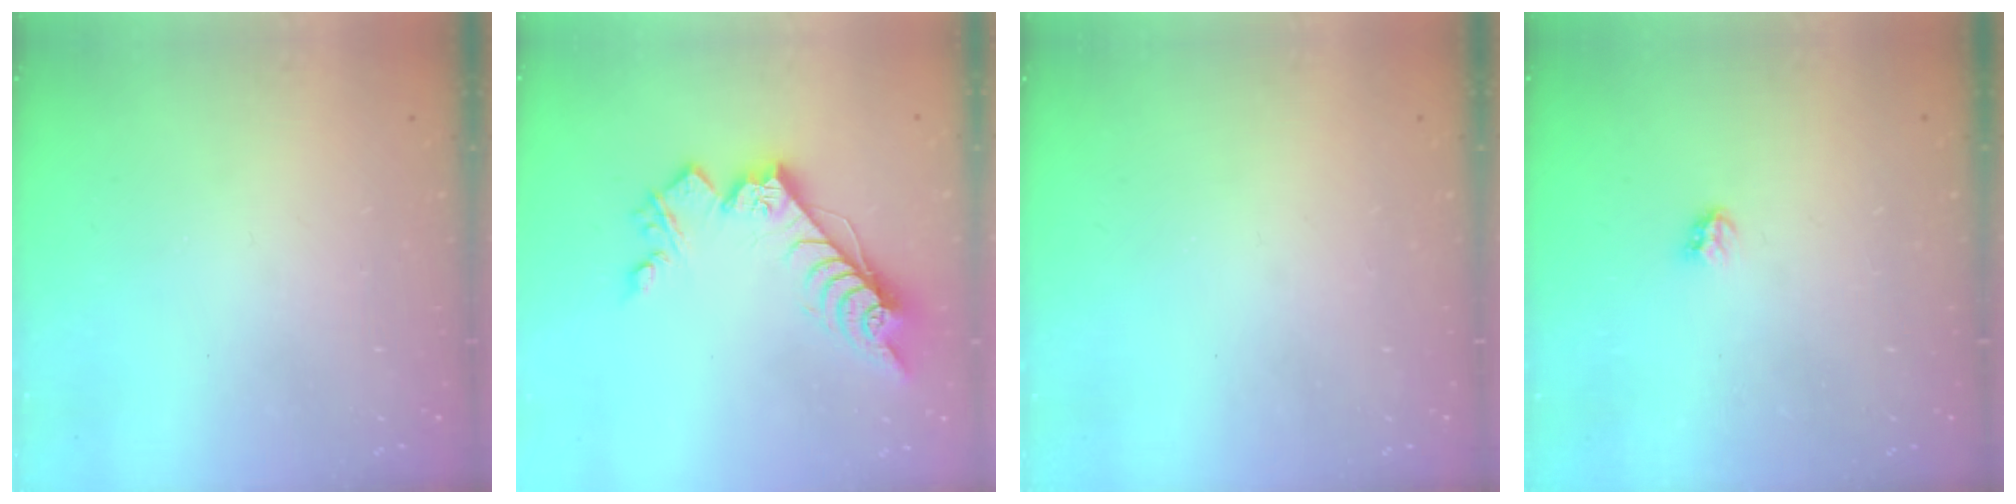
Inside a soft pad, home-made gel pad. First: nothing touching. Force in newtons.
{"total": 16.7, "press": 16.7, "slide": 0.3}
{"total": 0.0}
{"total": 2.8, "press": 2.8, "slide": 0.5}